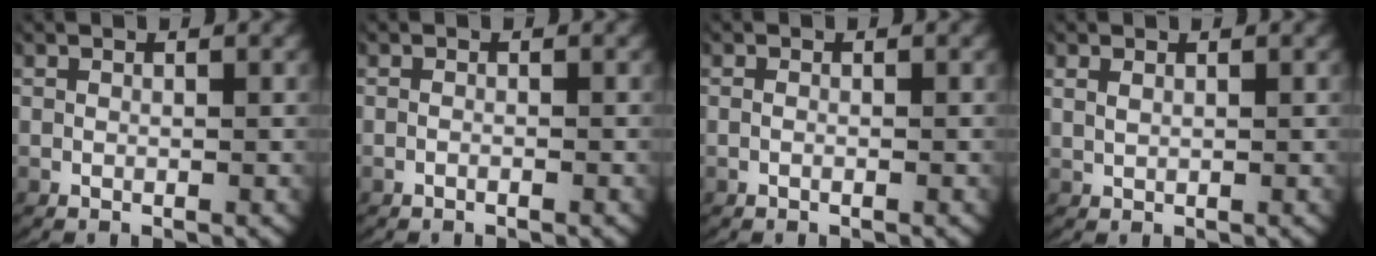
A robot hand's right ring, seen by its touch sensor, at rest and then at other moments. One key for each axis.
{"total": 0.5, "fx": -0.5, "fy": -0.1, "fz": 0.2, "tx": -0.006, "ty": -0.003, "tz": -0.009}
{"total": 0.6, "fx": -0.4, "fy": 0.1, "fz": 0.4, "tx": -0.011, "ty": -0.002, "tz": -0.007}
{"total": 0.7, "fx": 0.6, "fy": 0.2, "fz": 0.4, "tx": -0.015, "ty": -0.004, "tz": 0.019}